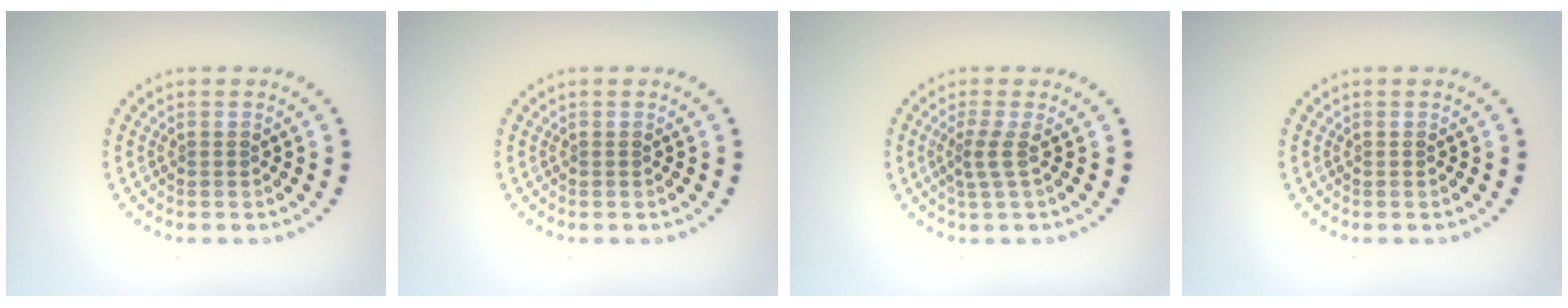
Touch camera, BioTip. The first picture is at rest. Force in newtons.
{"total": 0.0}
{"total": 2.0, "press": 1.3, "slide": 1.5}
{"total": 0.0}